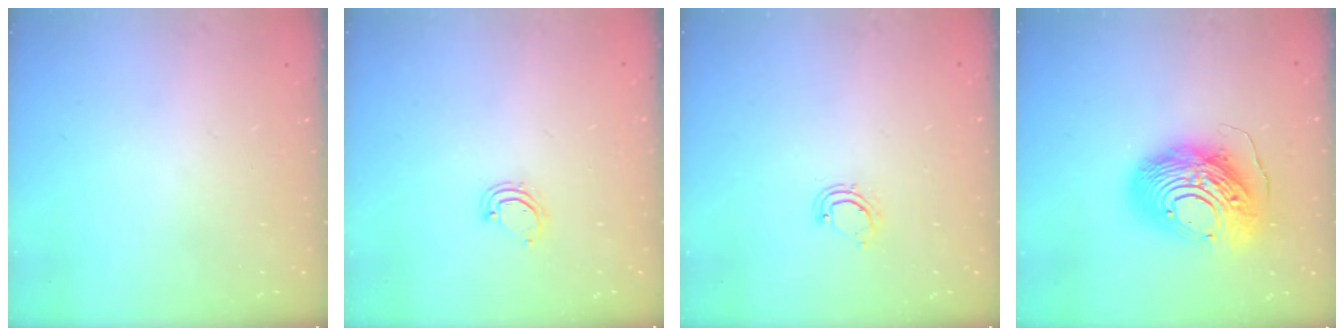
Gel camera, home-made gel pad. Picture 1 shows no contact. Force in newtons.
{"total": 4.3, "press": 4.3, "slide": 0.5}
{"total": 4.6, "press": 4.6, "slide": 0.3}
{"total": 18.0, "press": 17.9, "slide": 1.9}